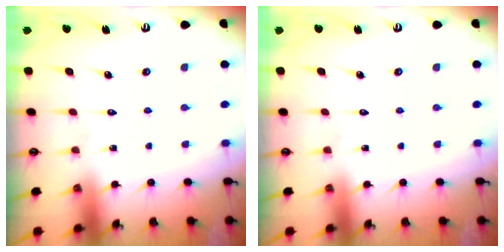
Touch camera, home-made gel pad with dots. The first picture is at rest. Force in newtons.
{"total": 0.0}